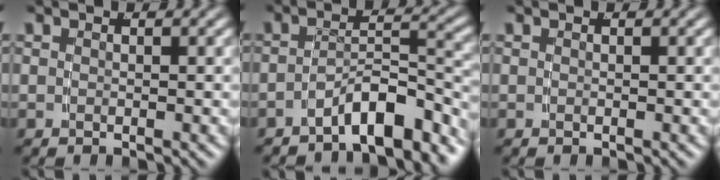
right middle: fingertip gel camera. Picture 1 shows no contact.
{"total": 6.8, "force": [-5.1, 2.4, 3.9], "torque": [-0.036, -0.002, -0.074]}
{"total": 0.0}